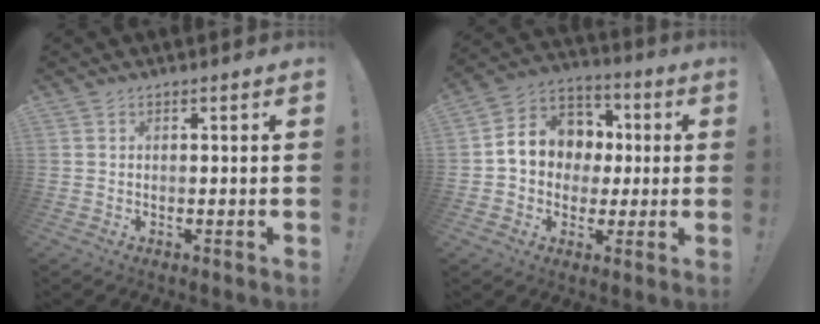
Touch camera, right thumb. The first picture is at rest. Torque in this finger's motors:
{"motor_torque": [0.56, 0.53, 1.04, -0.15, 0.07]}